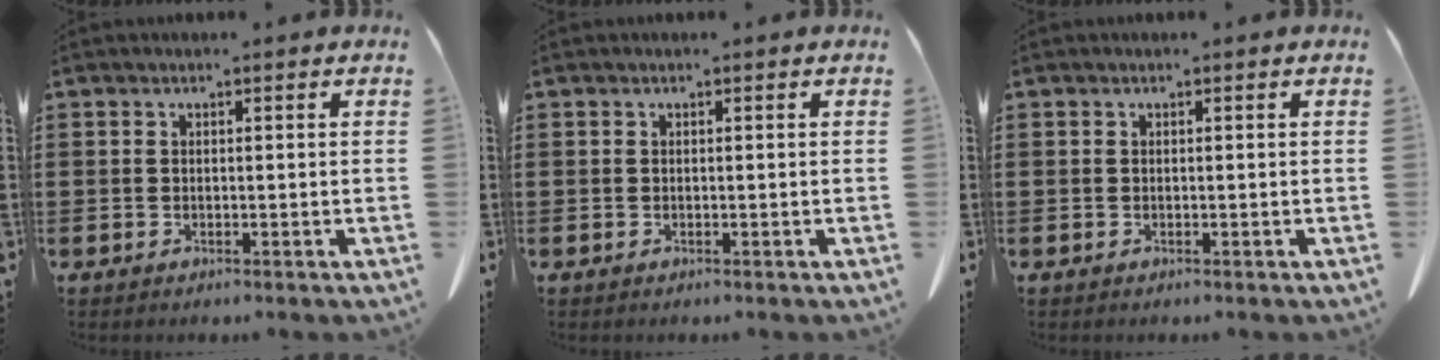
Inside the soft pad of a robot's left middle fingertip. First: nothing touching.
{"total": 0.0}
{"total": 0.0}